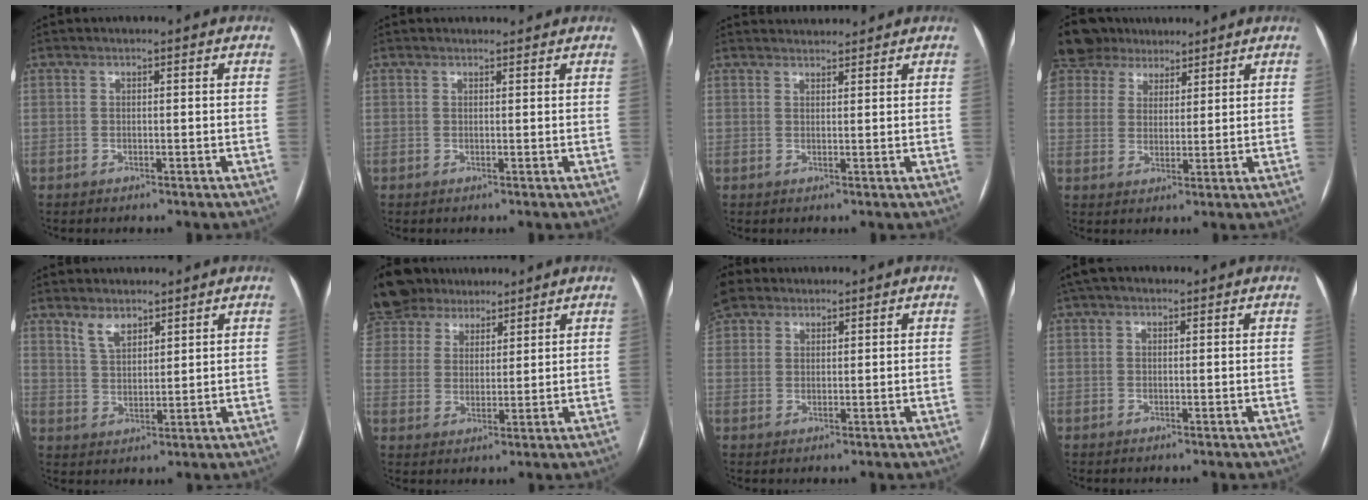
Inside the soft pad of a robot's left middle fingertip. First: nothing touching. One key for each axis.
{"total": 2.1, "fx": 2.0, "fy": 0.5, "fz": 0.3, "tx": -0.008, "ty": 0.014, "tz": 0.026}
{"total": 3.7, "fx": 3.6, "fy": 0.5, "fz": 0.2, "tx": -0.008, "ty": 0.025, "tz": 0.055}
{"total": 10.9, "fx": 8.6, "fy": 6.5, "fz": 1.7, "tx": -0.048, "ty": 0.035, "tz": 0.161}
{"total": 4.3, "fx": 3.4, "fy": 2.0, "fz": 1.6, "tx": -0.035, "ty": 0.001, "tz": 0.073}
{"total": 16.7, "fx": 13.0, "fy": 9.2, "fz": 4.9, "tx": -0.143, "ty": 0.053, "tz": 0.243}
{"total": 9.2, "fx": 6.2, "fy": 6.1, "fz": 3.1, "tx": -0.106, "ty": 0.035, "tz": 0.125}
{"total": 3.4, "fx": 2.3, "fy": 1.7, "fz": 1.8, "tx": -0.040, "ty": 0.037, "tz": 0.040}